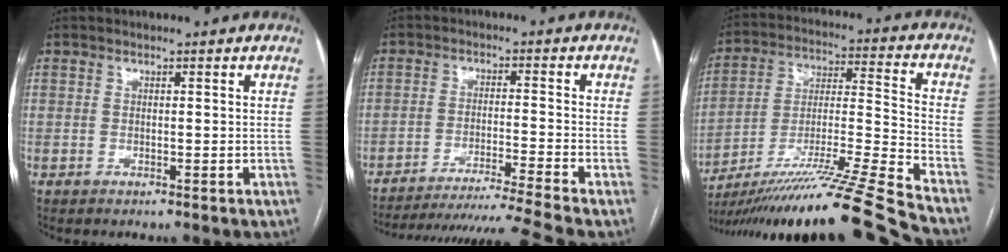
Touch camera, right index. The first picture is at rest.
{"total": 14.8, "force": [-13.1, -4.2, 5.5], "torque": [-0.075, -0.022, -0.206]}
{"total": 24.2, "force": [-20.1, -3.0, 13.0], "torque": [-0.189, -0.026, -0.341]}